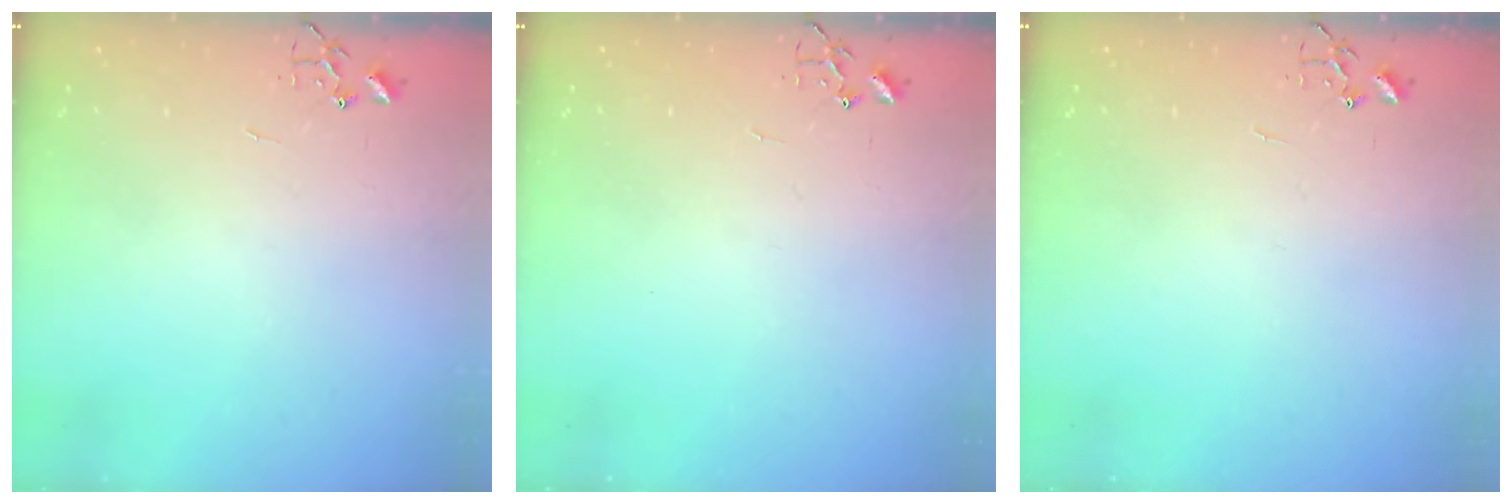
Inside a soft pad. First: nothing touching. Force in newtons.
{"total": 0.0}
{"total": 0.0}